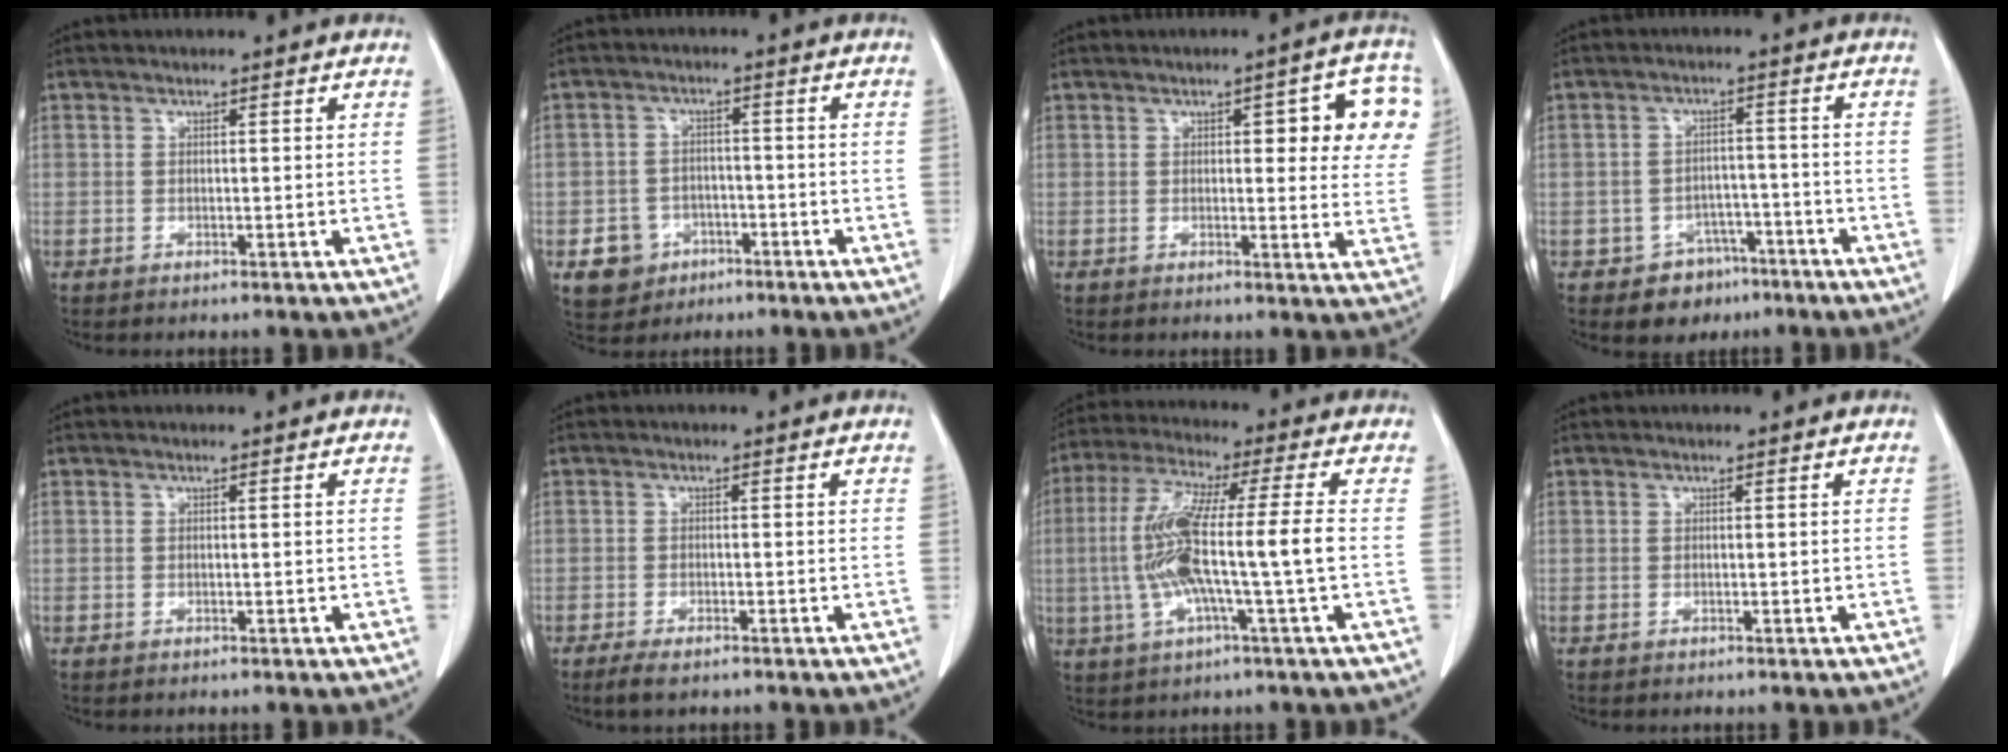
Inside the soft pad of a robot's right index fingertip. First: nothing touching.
{"total": 5.6, "force": [-2.6, 4.9, 1.0], "torque": [-0.016, 0.010, -0.036]}
{"total": 10.5, "force": [3.7, 3.5, 9.2], "torque": [-0.083, 0.014, 0.035]}
{"total": 5.6, "force": [-3.4, 4.3, 0.6], "torque": [-0.002, 0.014, -0.044]}
{"total": 0.0}
{"total": 2.5, "force": [-1.8, 0.6, 1.6], "torque": [-0.035, -0.005, -0.031]}
{"total": 12.3, "force": [-1.3, 0.1, 12.3], "torque": [-0.254, 0.010, -0.030]}
{"total": 0.0}